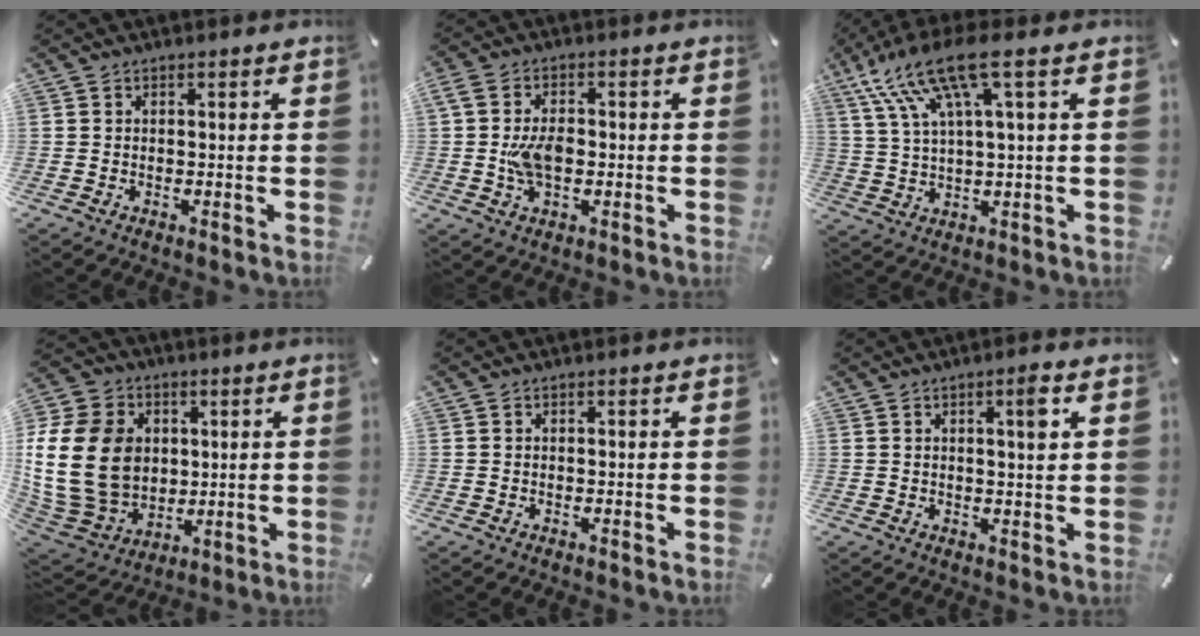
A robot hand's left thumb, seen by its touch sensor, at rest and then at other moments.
{"total": 7.6, "force": [-0.6, 4.8, 5.8], "torque": [-0.114, 0.001, -0.012]}
{"total": 14.6, "force": [7.0, 3.7, 12.2], "torque": [-0.261, -0.020, 0.121]}
{"total": 22.7, "force": [1.5, 18.0, 13.7], "torque": [-0.298, -0.001, 0.033]}
{"total": 0.0}
{"total": 3.9, "force": [1.5, 0.3, 3.6], "torque": [-0.056, -0.006, 0.019]}